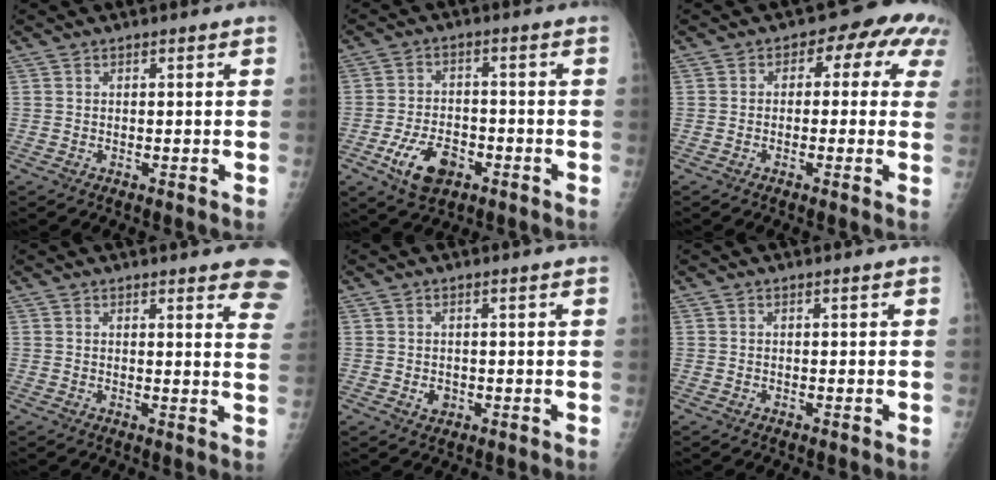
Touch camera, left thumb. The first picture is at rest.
{"total": 8.6, "force": [-4.0, 5.1, 5.6], "torque": [-0.093, 0.017, -0.066]}
{"total": 7.5, "force": [1.7, 4.9, 5.4], "torque": [-0.014, 0.027, 0.004]}
{"total": 10.6, "force": [8.6, 2.2, 5.7], "torque": [-0.033, -0.033, 0.076]}
{"total": 1.6, "force": [-0.1, 1.3, 0.9], "torque": [-0.009, -0.001, 0.004]}
{"total": 0.0}